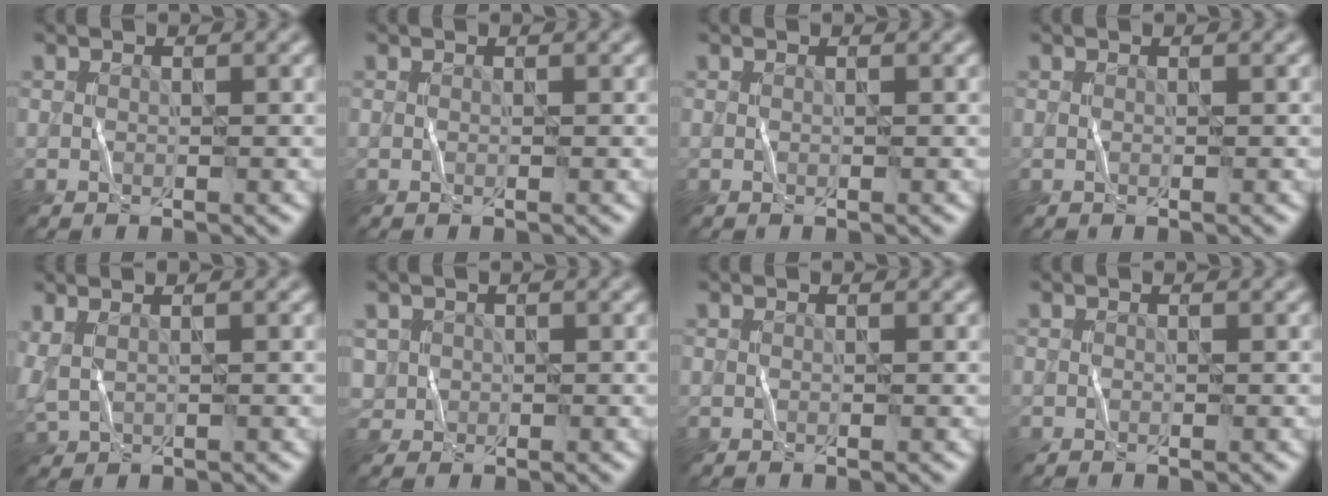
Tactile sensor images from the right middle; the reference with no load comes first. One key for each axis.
{"total": 0.0}
{"total": 0.0}
{"total": 0.0}
{"total": 1.8, "fx": 1.0, "fy": 0.8, "fz": 1.3, "tx": -0.042, "ty": 0.005, "tz": 0.027}
{"total": 1.7, "fx": 0.2, "fy": 1.7, "fz": 0.3, "tx": -0.009, "ty": -0.003, "tz": 0.004}
{"total": 0.0}
{"total": 0.0}